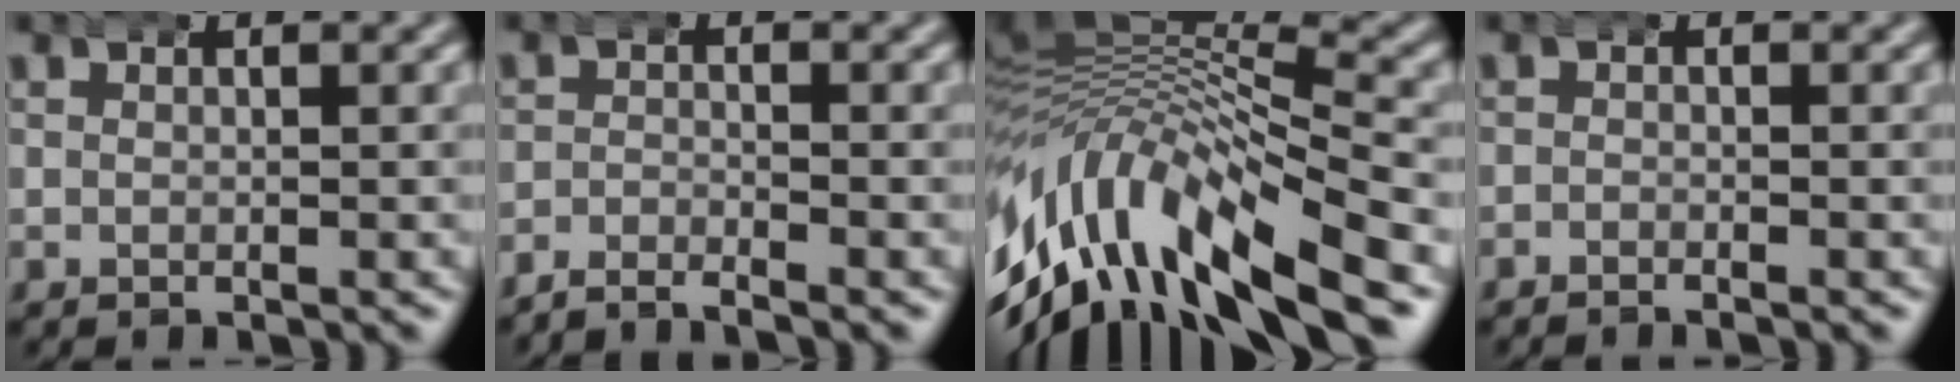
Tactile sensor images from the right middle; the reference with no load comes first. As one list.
[{"total": 3.1, "force": [-3.0, 0.5, 0.4], "torque": [-0.001, -0.006, -0.060]}, {"total": 13.3, "force": [-5.2, 8.9, 8.4], "torque": [-0.172, -0.006, -0.092]}, {"total": 1.0, "force": [-1.0, 0.1, 0.0], "torque": [-0.001, -0.004, -0.021]}]